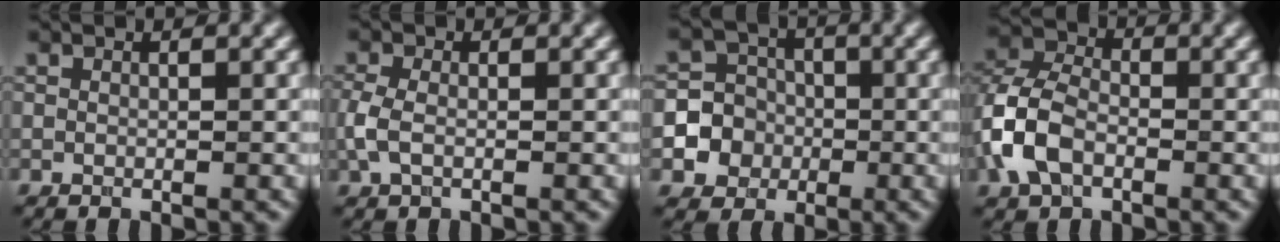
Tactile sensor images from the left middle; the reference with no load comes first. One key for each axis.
{"total": 2.3, "fx": -0.4, "fy": 1.4, "fz": 1.8, "tx": -0.048, "ty": 0.001, "tz": -0.013}
{"total": 8.0, "fx": -2.3, "fy": 7.5, "fz": 1.2, "tx": -0.024, "ty": 0.001, "tz": -0.058}
{"total": 5.4, "fx": -1.9, "fy": 3.5, "fz": 3.6, "tx": -0.084, "ty": 0.008, "tz": -0.047}